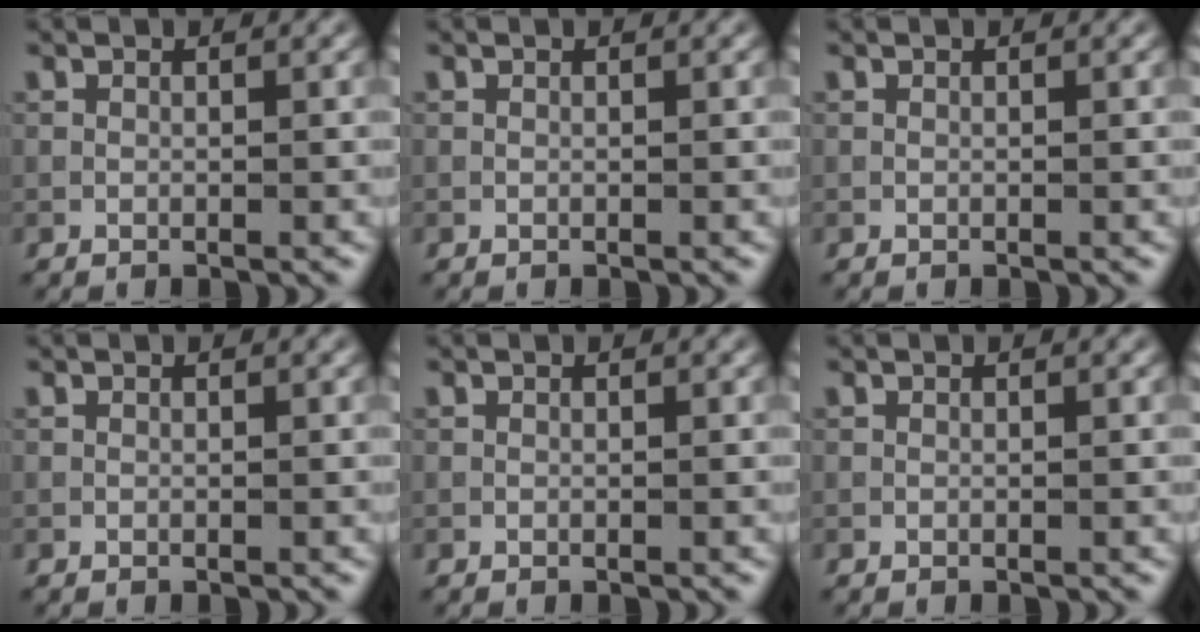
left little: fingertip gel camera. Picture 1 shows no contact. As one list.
[{"total": 0.0}, {"total": 0.0}, {"total": 0.0}, {"total": 0.0}, {"total": 0.0}]